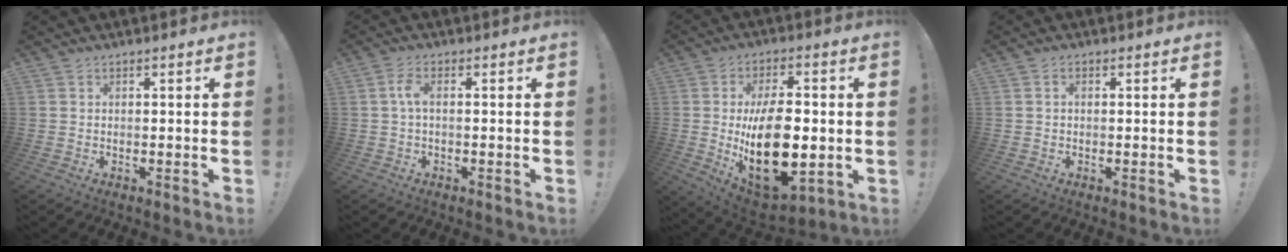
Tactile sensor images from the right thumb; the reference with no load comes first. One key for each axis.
{"total": 3.8, "fx": 0.1, "fy": 1.1, "fz": 3.7, "tx": -0.075, "ty": 0.001, "tz": -0.001}
{"total": 22.5, "fx": -1.5, "fy": 12.0, "fz": 19.1, "tx": -0.332, "ty": -0.015, "tz": -0.014}
{"total": 1.0, "fx": 0.0, "fy": 0.7, "fz": 0.8, "tx": -0.020, "ty": 0.005, "tz": 0.000}